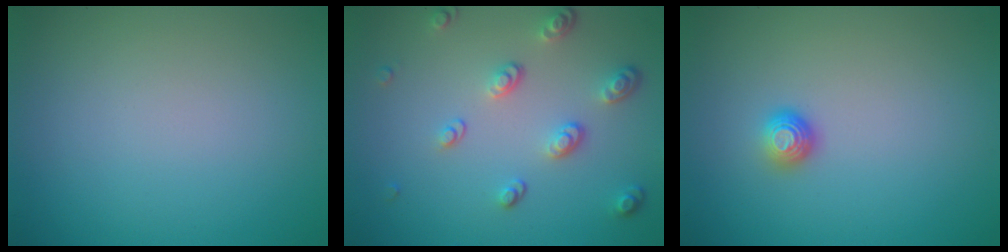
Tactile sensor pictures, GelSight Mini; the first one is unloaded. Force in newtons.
{"total": 3.4, "press": 2.6, "slide": 2.2}
{"total": 1.3, "press": 1.0, "slide": 0.9}